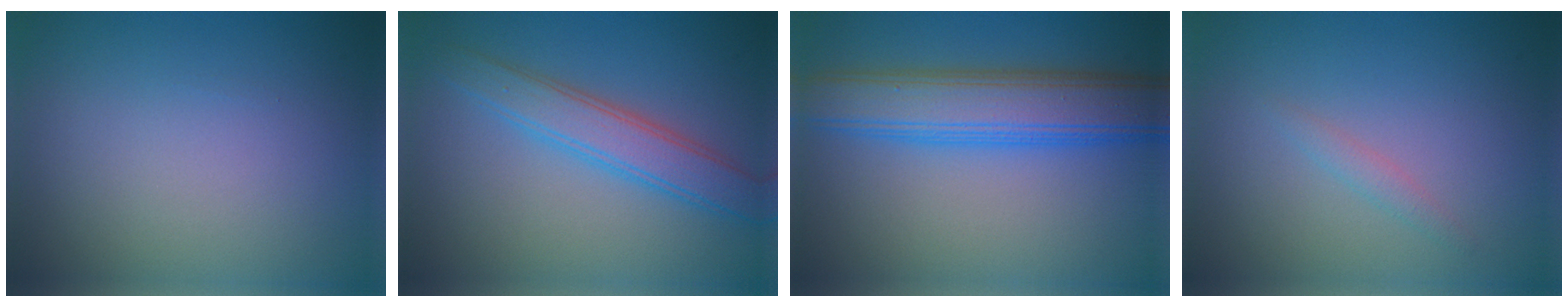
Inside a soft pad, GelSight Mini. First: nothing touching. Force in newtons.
{"total": 3.9, "press": 3.9, "slide": 0.0}
{"total": 7.1, "press": 7.1, "slide": 0.1}
{"total": 0.9, "press": 0.8, "slide": 0.0}